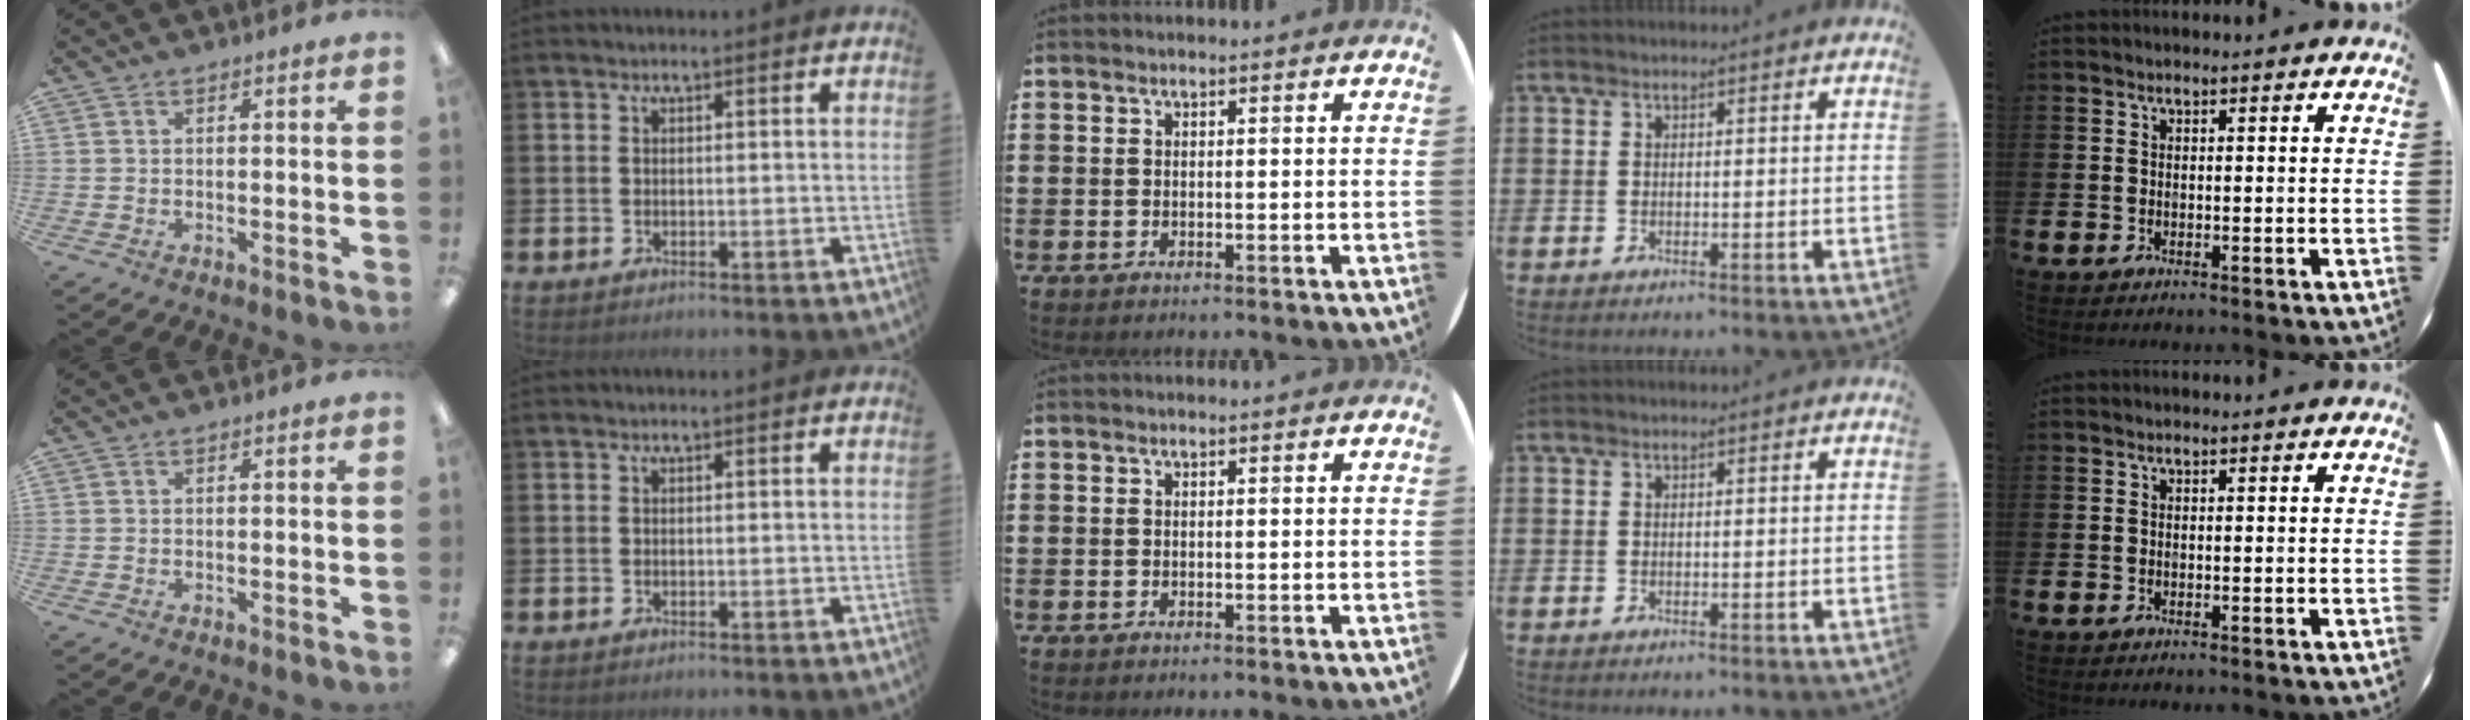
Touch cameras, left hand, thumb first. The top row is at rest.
{}